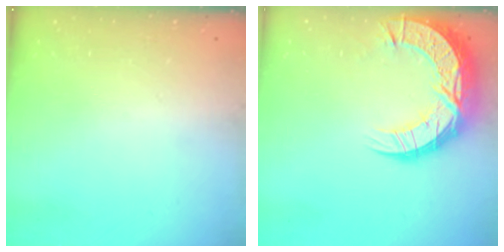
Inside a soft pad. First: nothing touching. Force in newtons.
{"total": 17.6, "press": 17.6, "slide": 1.4}